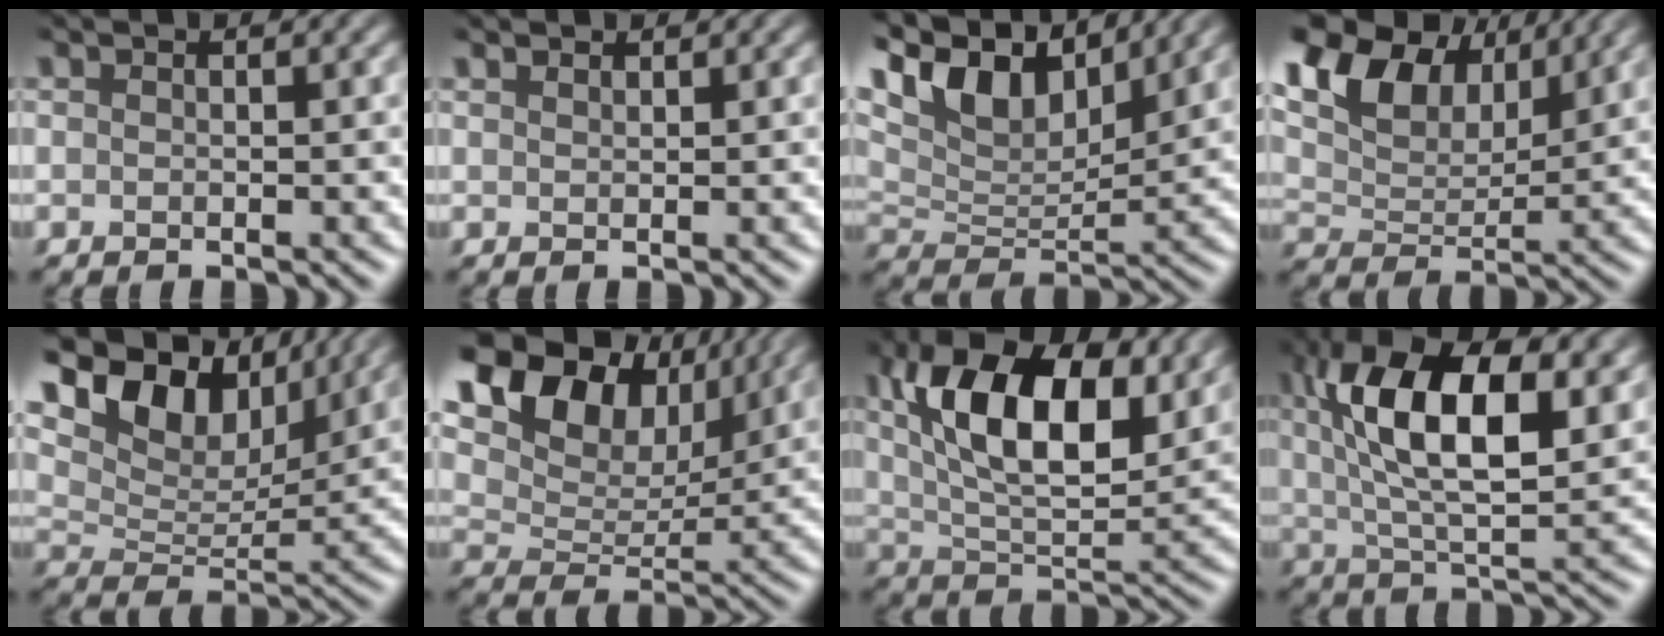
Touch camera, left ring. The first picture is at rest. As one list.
[{"total": 0.9, "force": [0.9, 0.2, 0.1], "torque": [-0.003, -0.001, 0.017]}, {"total": 10.8, "force": [6.8, 4.8, 6.9], "torque": [-0.137, 0.020, 0.117]}, {"total": 10.8, "force": [6.4, 6.0, 6.4], "torque": [-0.129, 0.029, 0.095]}, {"total": 11.8, "force": [7.0, 6.6, 6.9], "torque": [-0.127, 0.018, 0.108]}, {"total": 14.4, "force": [8.2, 8.8, 8.0], "torque": [-0.169, 0.045, 0.124]}, {"total": 12.3, "force": [4.7, 6.3, 9.5], "torque": [-0.153, 0.009, 0.079]}, {"total": 13.2, "force": [4.0, 6.0, 11.1], "torque": [-0.191, 0.008, 0.066]}]